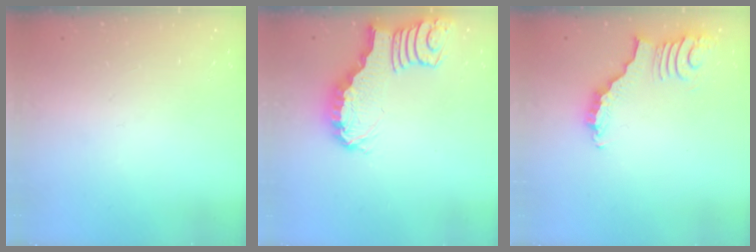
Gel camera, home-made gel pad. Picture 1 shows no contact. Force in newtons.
{"total": 2.5, "press": 2.4, "slide": 0.5}
{"total": 3.9, "press": 3.8, "slide": 0.7}